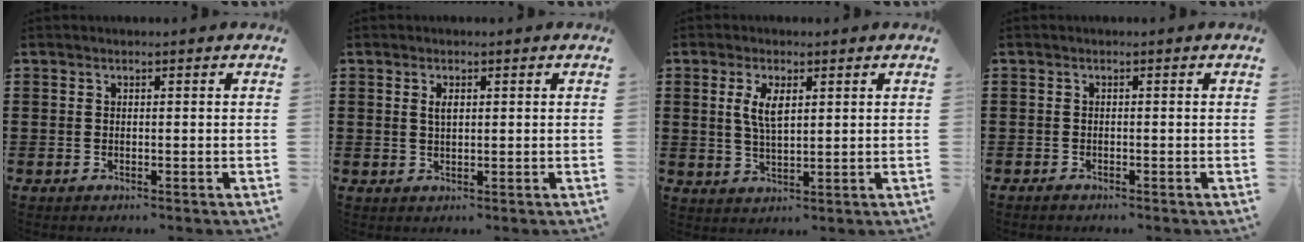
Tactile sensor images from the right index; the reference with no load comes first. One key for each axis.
{"total": 1.7, "fx": 0.5, "fy": 0.7, "fz": 1.5, "tx": -0.031, "ty": 0.005, "tz": 0.007}
{"total": 4.5, "fx": 1.4, "fy": 1.7, "fz": 4.0, "tx": -0.084, "ty": 0.005, "tz": 0.023}
{"total": 0.6, "fx": -0.6, "fy": 0.2, "fz": 0.0, "tx": -0.001, "ty": 0.001, "tz": -0.013}